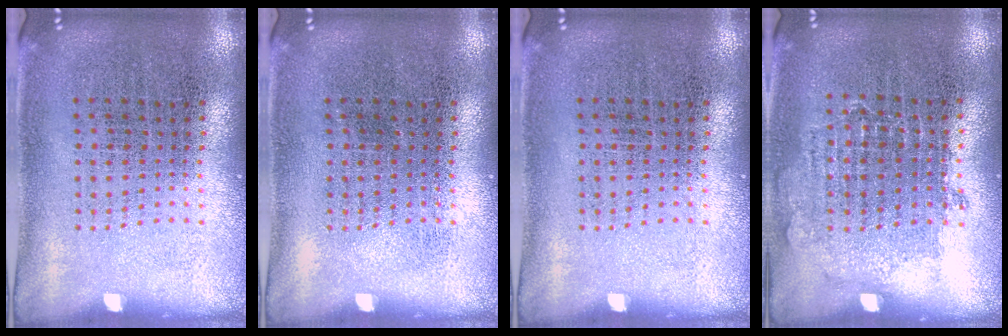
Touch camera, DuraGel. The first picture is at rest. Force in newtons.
{"total": 0.0}
{"total": 0.0}
{"total": 0.9, "press": 0.8, "slide": 0.4}